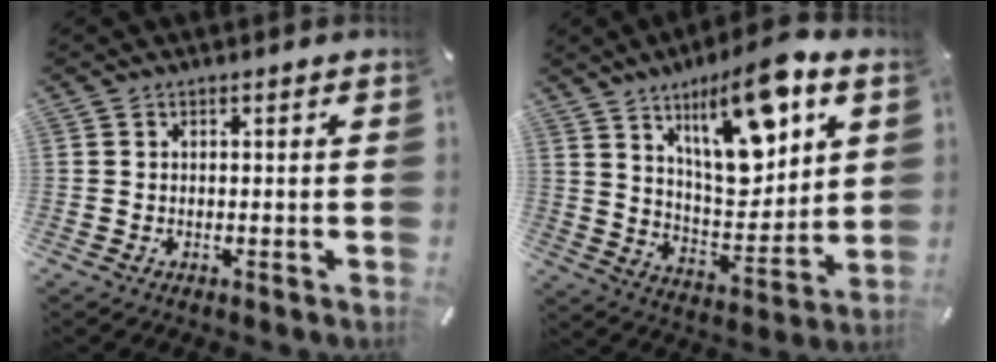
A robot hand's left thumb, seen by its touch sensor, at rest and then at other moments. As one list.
[{"total": 18.2, "force": [9.9, 7.5, 13.3], "torque": [-0.191, -0.048, 0.162]}]